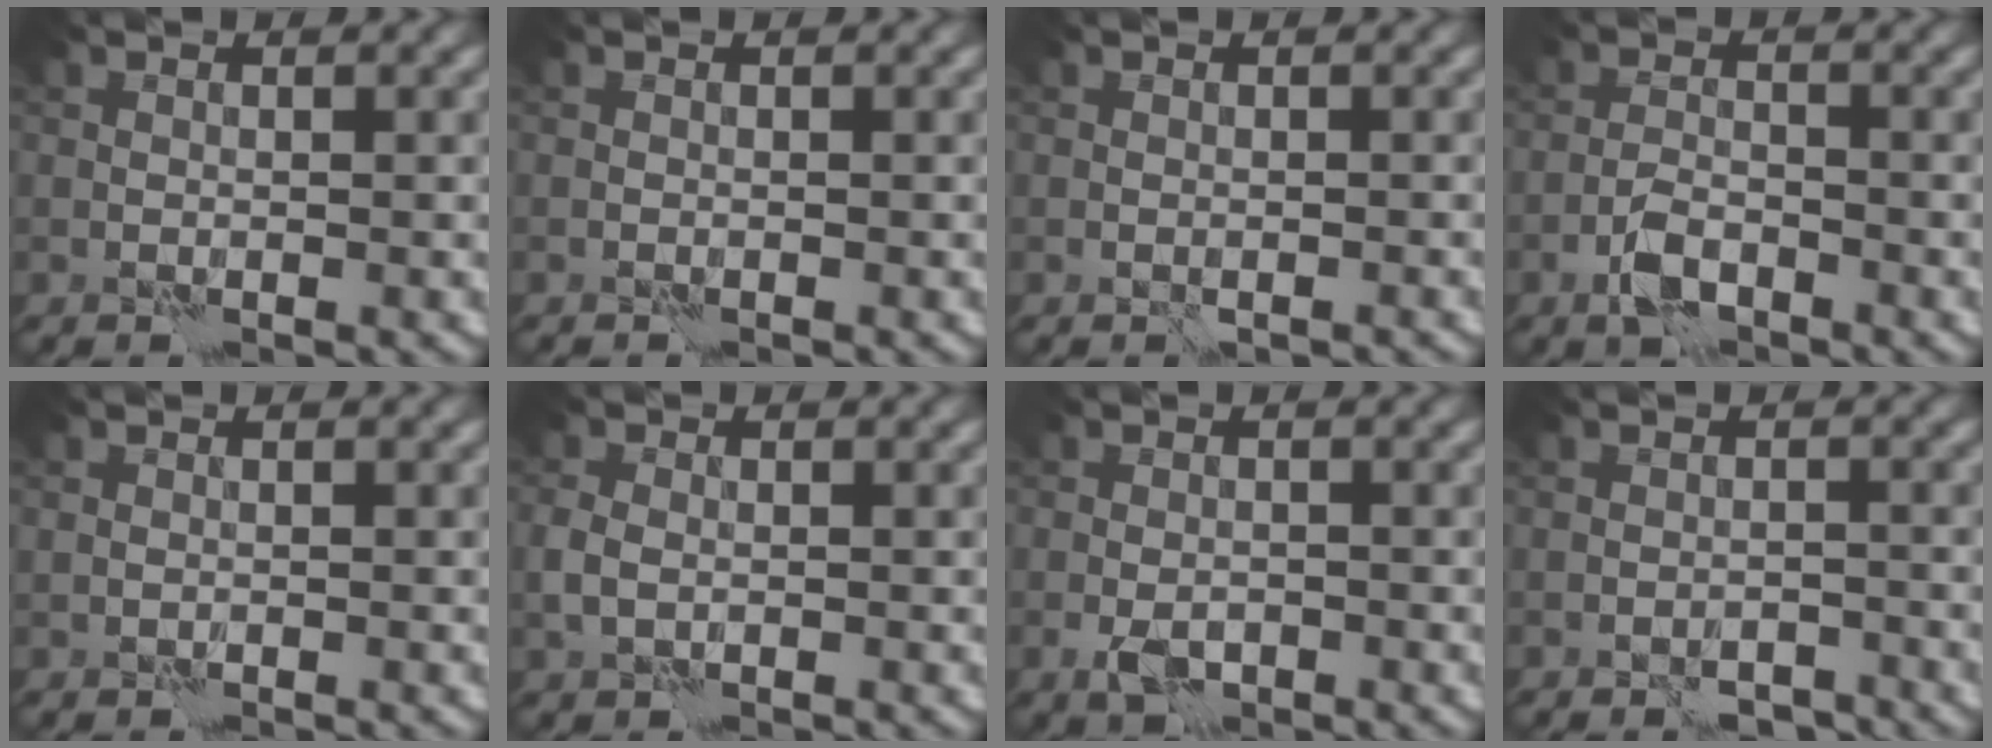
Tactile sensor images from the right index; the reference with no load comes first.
{"total": 0.0}
{"total": 1.0, "force": [-0.8, 0.1, 0.6], "torque": [-0.004, 0.002, -0.011]}
{"total": 2.8, "force": [-1.8, 1.2, 1.9], "torque": [-0.037, 0.003, -0.039]}
{"total": 0.6, "force": [0.3, 0.5, 0.1], "torque": [0.001, -0.001, 0.008]}
{"total": 1.8, "force": [-0.1, 1.5, 1.1], "torque": [-0.029, 0.004, -0.004]}
{"total": 2.4, "force": [-1.0, 1.4, 1.7], "torque": [-0.034, -0.002, -0.020]}
{"total": 2.2, "force": [-2.0, 0.7, 0.7], "torque": [-0.004, 0.004, -0.030]}